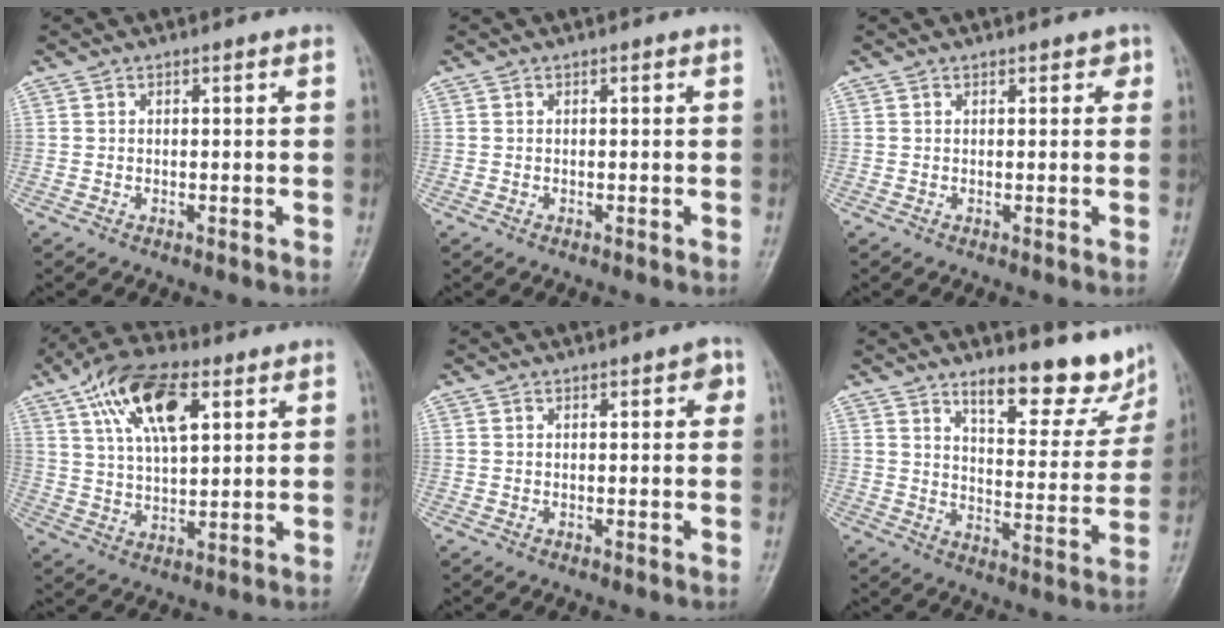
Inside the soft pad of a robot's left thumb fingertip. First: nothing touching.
{"total": 0.0}
{"total": 1.4, "force": [0.9, 0.9, 0.6], "torque": [0.008, -0.002, 0.005]}
{"total": 14.2, "force": [6.3, 6.5, 11.0], "torque": [-0.184, -0.005, 0.111]}
{"total": 2.2, "force": [1.0, 1.0, 1.7], "torque": [-0.011, 0.000, 0.010]}
{"total": 14.0, "force": [10.9, 4.5, 7.5], "torque": [-0.059, -0.088, 0.155]}